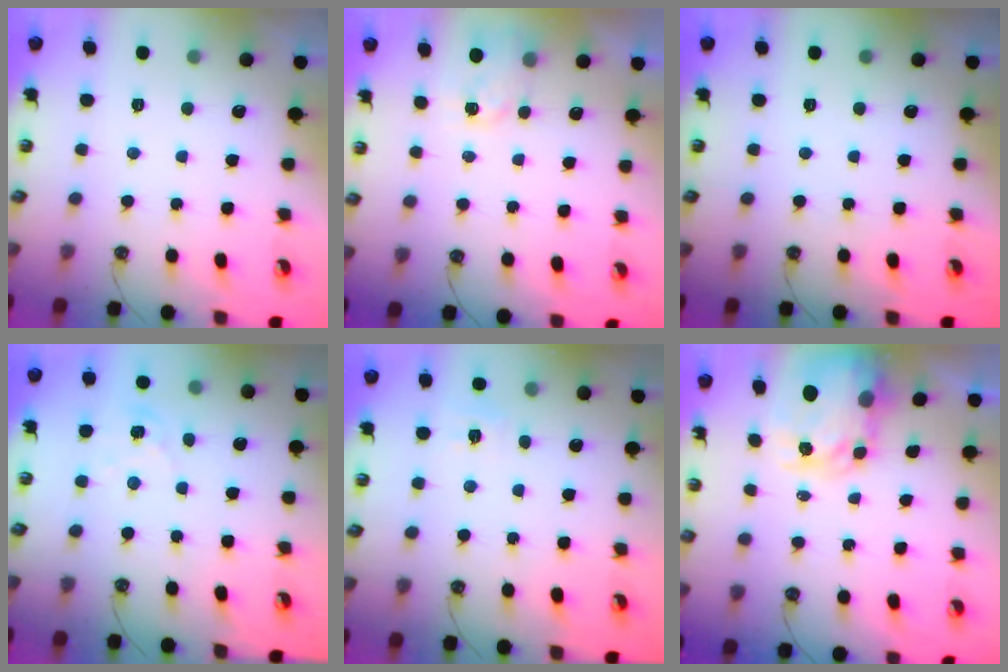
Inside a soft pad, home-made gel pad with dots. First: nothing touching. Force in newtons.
{"total": 3.0, "press": 2.9, "slide": 0.3}
{"total": 0.0}
{"total": 1.6, "press": 1.6, "slide": 0.2}
{"total": 7.3, "press": 7.3, "slide": 0.7}
{"total": 6.1, "press": 6.1, "slide": 0.5}